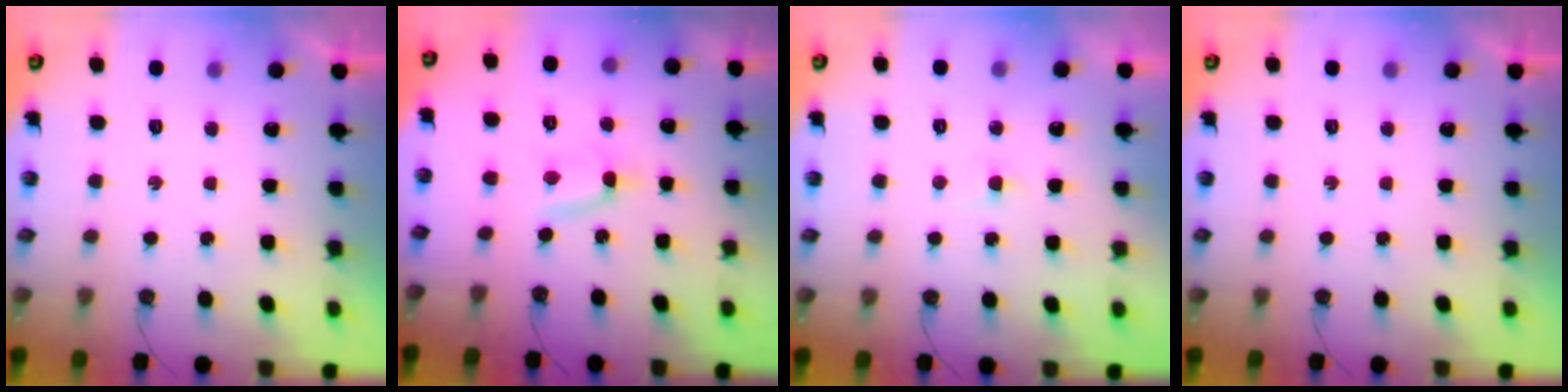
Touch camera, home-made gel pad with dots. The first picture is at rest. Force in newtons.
{"total": 1.6, "press": 1.5, "slide": 0.6}
{"total": 1.7, "press": 1.7, "slide": 0.3}
{"total": 0.0}